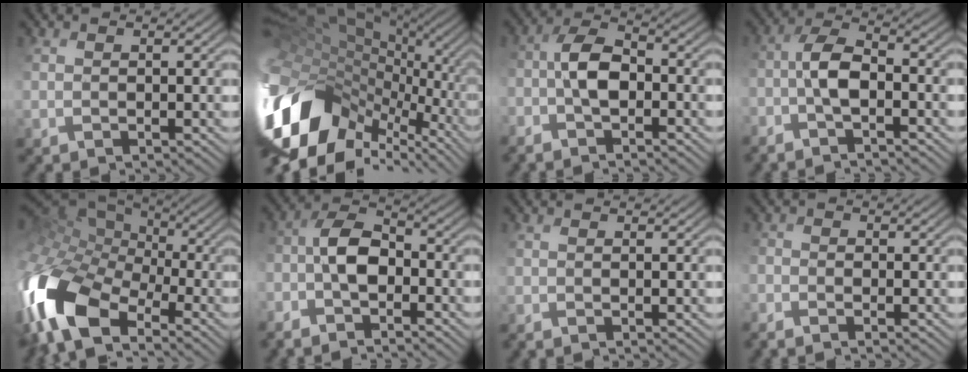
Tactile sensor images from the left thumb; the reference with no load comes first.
{"total": 18.8, "force": [-3.7, 12.4, 13.6], "torque": [-0.310, -0.010, -0.052]}
{"total": 5.8, "force": [-2.3, 2.8, 4.6], "torque": [-0.090, 0.012, -0.058]}
{"total": 5.5, "force": [-2.3, 1.9, 4.6], "torque": [-0.091, 0.009, -0.056]}
{"total": 17.2, "force": [-6.5, 9.5, 12.8], "torque": [-0.328, -0.030, -0.117]}
{"total": 6.1, "force": [-3.0, 3.1, 4.3], "torque": [-0.090, 0.008, -0.074]}
{"total": 0.6, "force": [-0.1, 0.0, 0.6], "torque": [-0.015, -0.001, -0.001]}
{"total": 2.4, "force": [-2.0, 0.9, 1.0], "torque": [-0.021, -0.010, -0.041]}